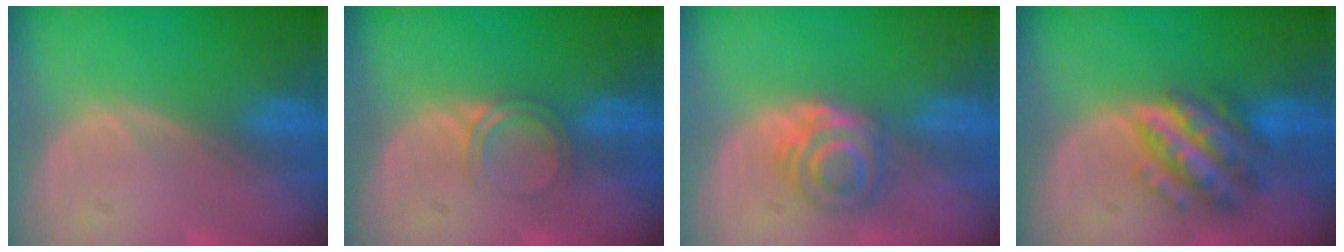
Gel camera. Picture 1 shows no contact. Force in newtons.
{"total": 2.8, "press": 2.8, "slide": 0.2}
{"total": 5.4, "press": 5.1, "slide": 1.6}
{"total": 7.5, "press": 7.5, "slide": 0.5}